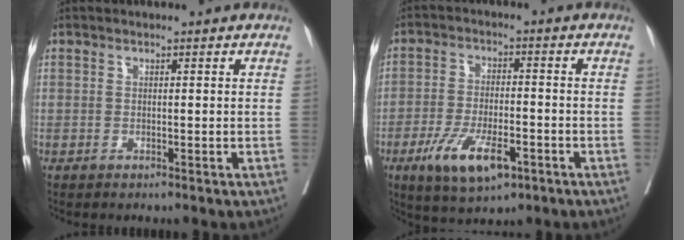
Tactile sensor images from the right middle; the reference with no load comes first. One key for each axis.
{"total": 9.4, "fx": -4.7, "fy": 3.2, "fz": 7.5, "tx": -0.145, "ty": -0.015, "tz": -0.075}